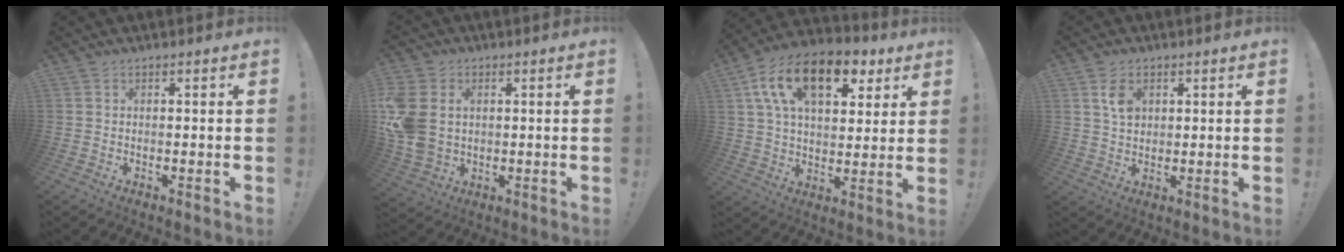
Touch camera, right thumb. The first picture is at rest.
{"total": 10.7, "force": [2.0, 8.3, 6.4], "torque": [-0.137, -0.008, 0.041]}
{"total": 19.3, "force": [8.8, 10.7, 13.4], "torque": [-0.215, -0.029, 0.151]}
{"total": 5.3, "force": [2.3, 3.6, 3.2], "torque": [-0.036, -0.008, 0.040]}